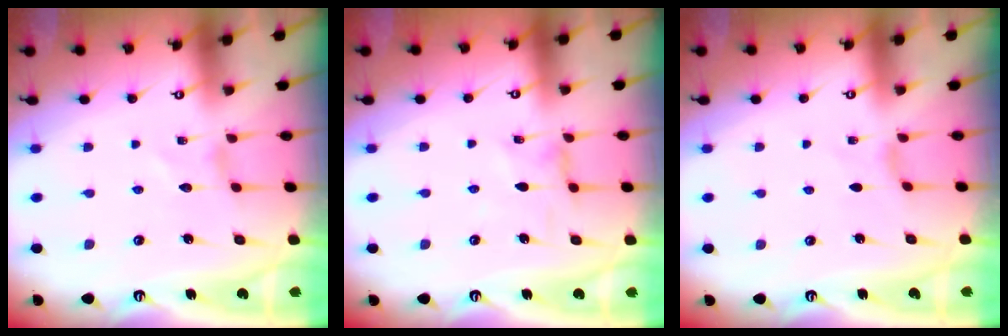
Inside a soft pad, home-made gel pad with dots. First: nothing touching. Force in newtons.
{"total": 1.1, "press": 1.1, "slide": 0.1}
{"total": 0.0}